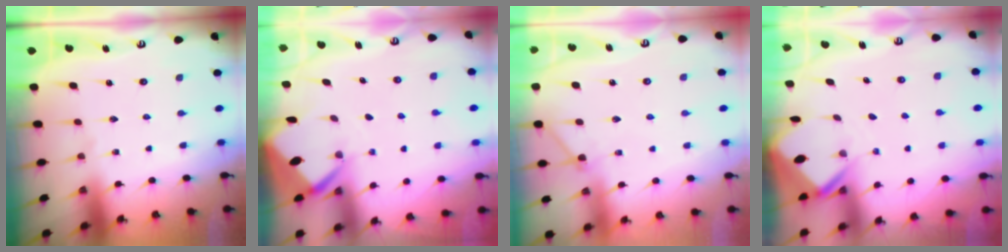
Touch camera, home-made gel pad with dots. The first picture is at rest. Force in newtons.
{"total": 2.7, "press": 2.7, "slide": 0.3}
{"total": 4.6, "press": 4.6, "slide": 0.5}
{"total": 2.3, "press": 2.3, "slide": 0.1}